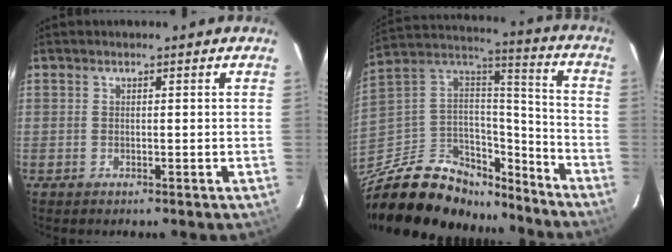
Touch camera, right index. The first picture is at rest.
{"total": 27.3, "force": [-20.0, 13.6, 12.8], "torque": [-0.269, 0.040, -0.311]}